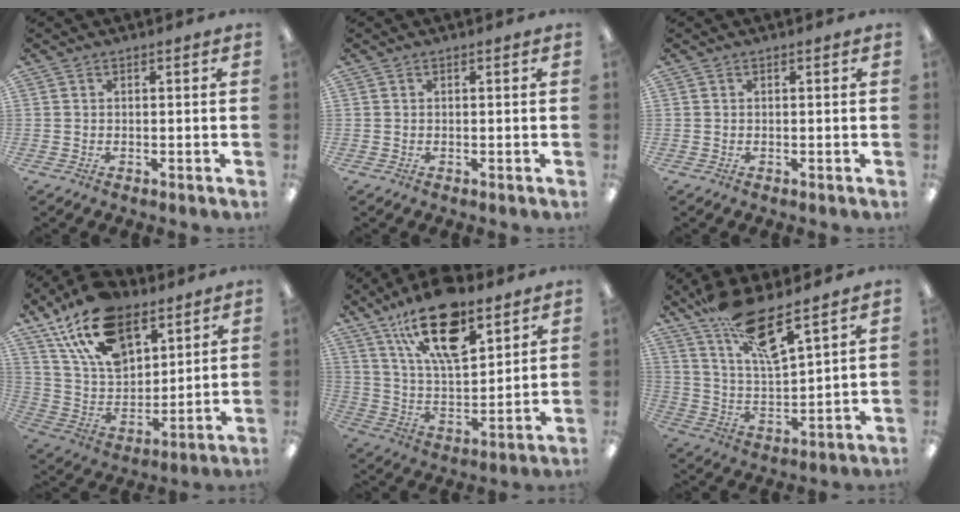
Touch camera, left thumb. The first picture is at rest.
{"total": 0.0}
{"total": 0.0}
{"total": 19.5, "force": [12.4, 10.8, 10.4], "torque": [-0.209, -0.050, 0.227]}
{"total": 20.7, "force": [12.7, 9.0, 13.7], "torque": [-0.241, -0.056, 0.215]}
{"total": 14.6, "force": [10.8, 3.3, 9.3], "torque": [-0.175, -0.059, 0.186]}